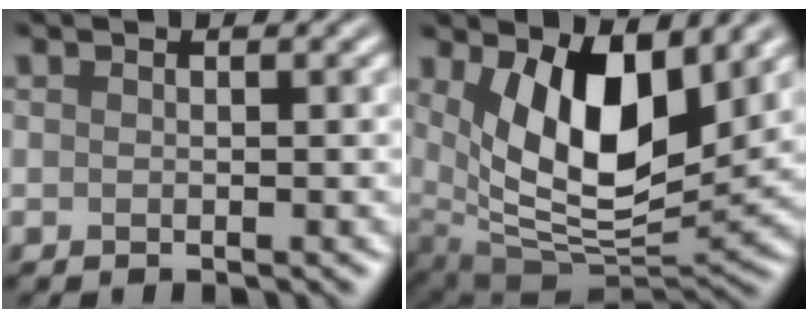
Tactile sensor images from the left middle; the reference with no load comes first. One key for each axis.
{"total": 10.6, "fx": 3.3, "fy": 5.0, "fz": 8.7, "tx": -0.153, "ty": -0.022, "tz": 0.060}